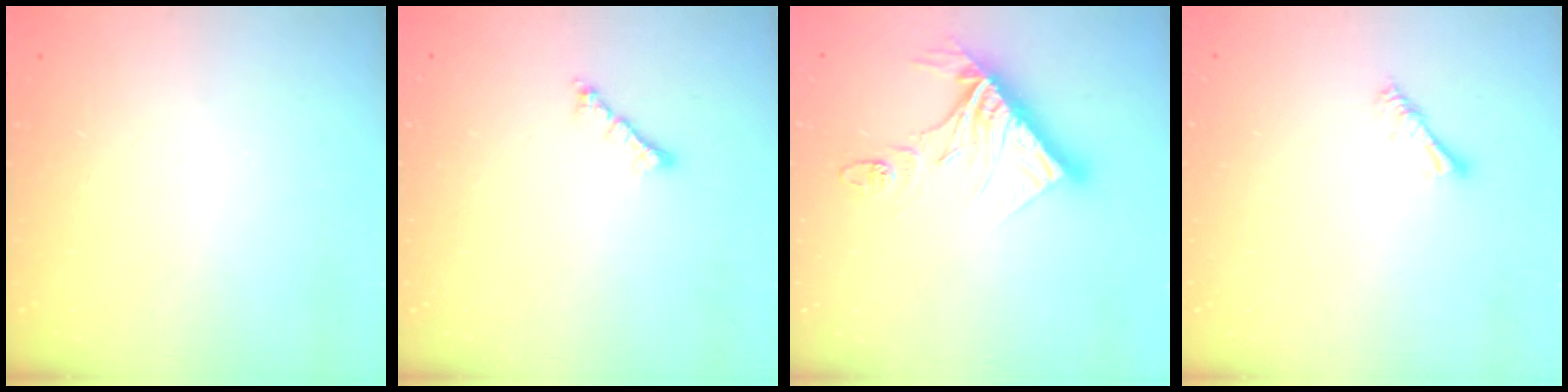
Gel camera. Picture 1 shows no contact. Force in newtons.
{"total": 1.8, "press": 1.7, "slide": 0.6}
{"total": 16.2, "press": 16.1, "slide": 1.6}
{"total": 3.6, "press": 3.5, "slide": 0.7}